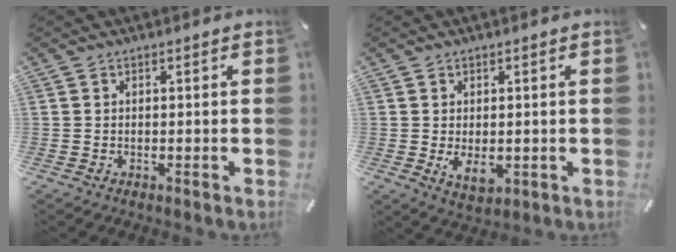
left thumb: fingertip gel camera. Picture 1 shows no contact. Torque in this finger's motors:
{"motor_torque": [0.02, 0.05, 0.20, -0.20, 0.01]}